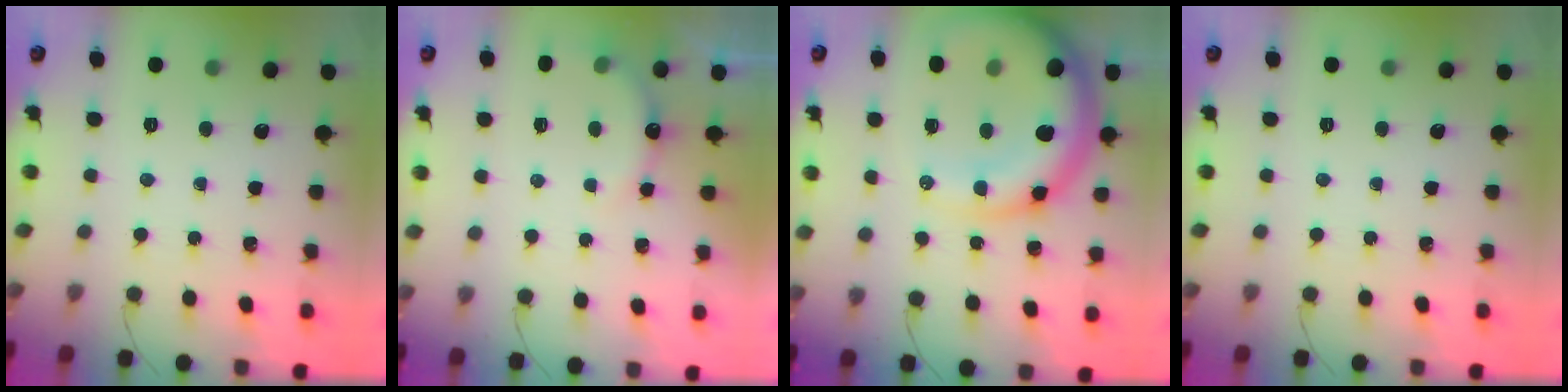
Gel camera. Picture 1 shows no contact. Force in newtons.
{"total": 6.2, "press": 6.1, "slide": 1.2}
{"total": 20.6, "press": 20.1, "slide": 4.5}
{"total": 0.0}